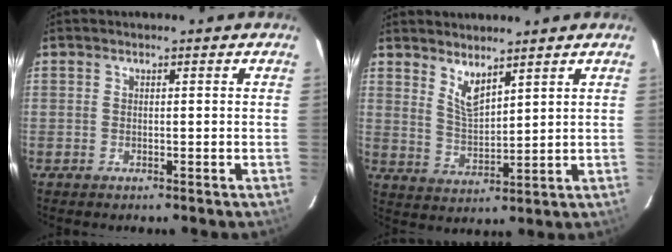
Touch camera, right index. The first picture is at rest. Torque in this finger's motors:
{"motor_torque": [-0.04, 0.17, 0.06, 0.05]}